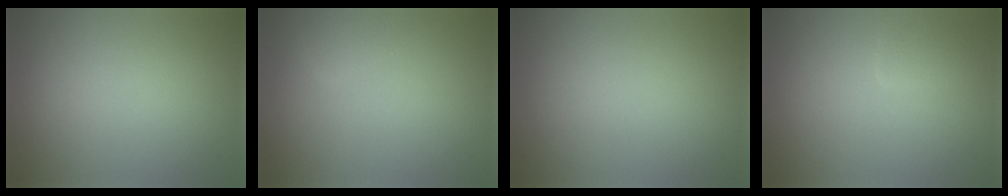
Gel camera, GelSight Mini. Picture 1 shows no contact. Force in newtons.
{"total": 2.0, "press": 2.0, "slide": 0.1}
{"total": 0.0}
{"total": 1.6, "press": 1.5, "slide": 0.2}